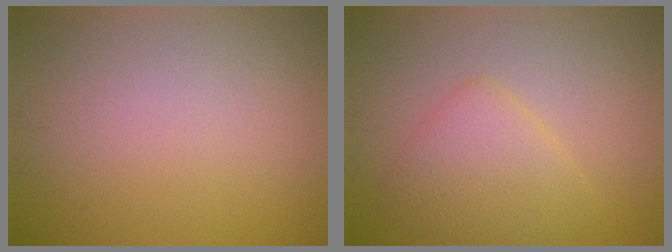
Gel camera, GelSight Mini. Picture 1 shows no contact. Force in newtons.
{"total": 3.9, "press": 3.9, "slide": 0.1}